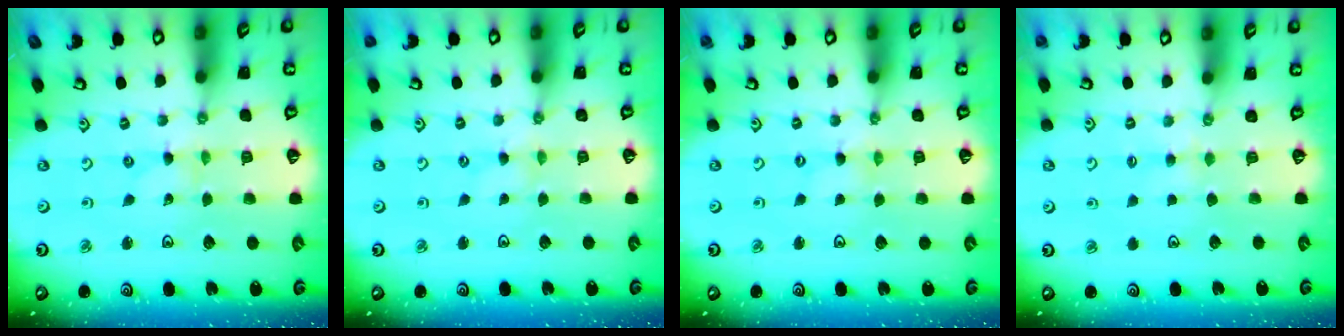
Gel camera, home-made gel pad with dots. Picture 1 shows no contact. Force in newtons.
{"total": 0.0}
{"total": 0.0}
{"total": 3.3, "press": 3.3, "slide": 0.5}